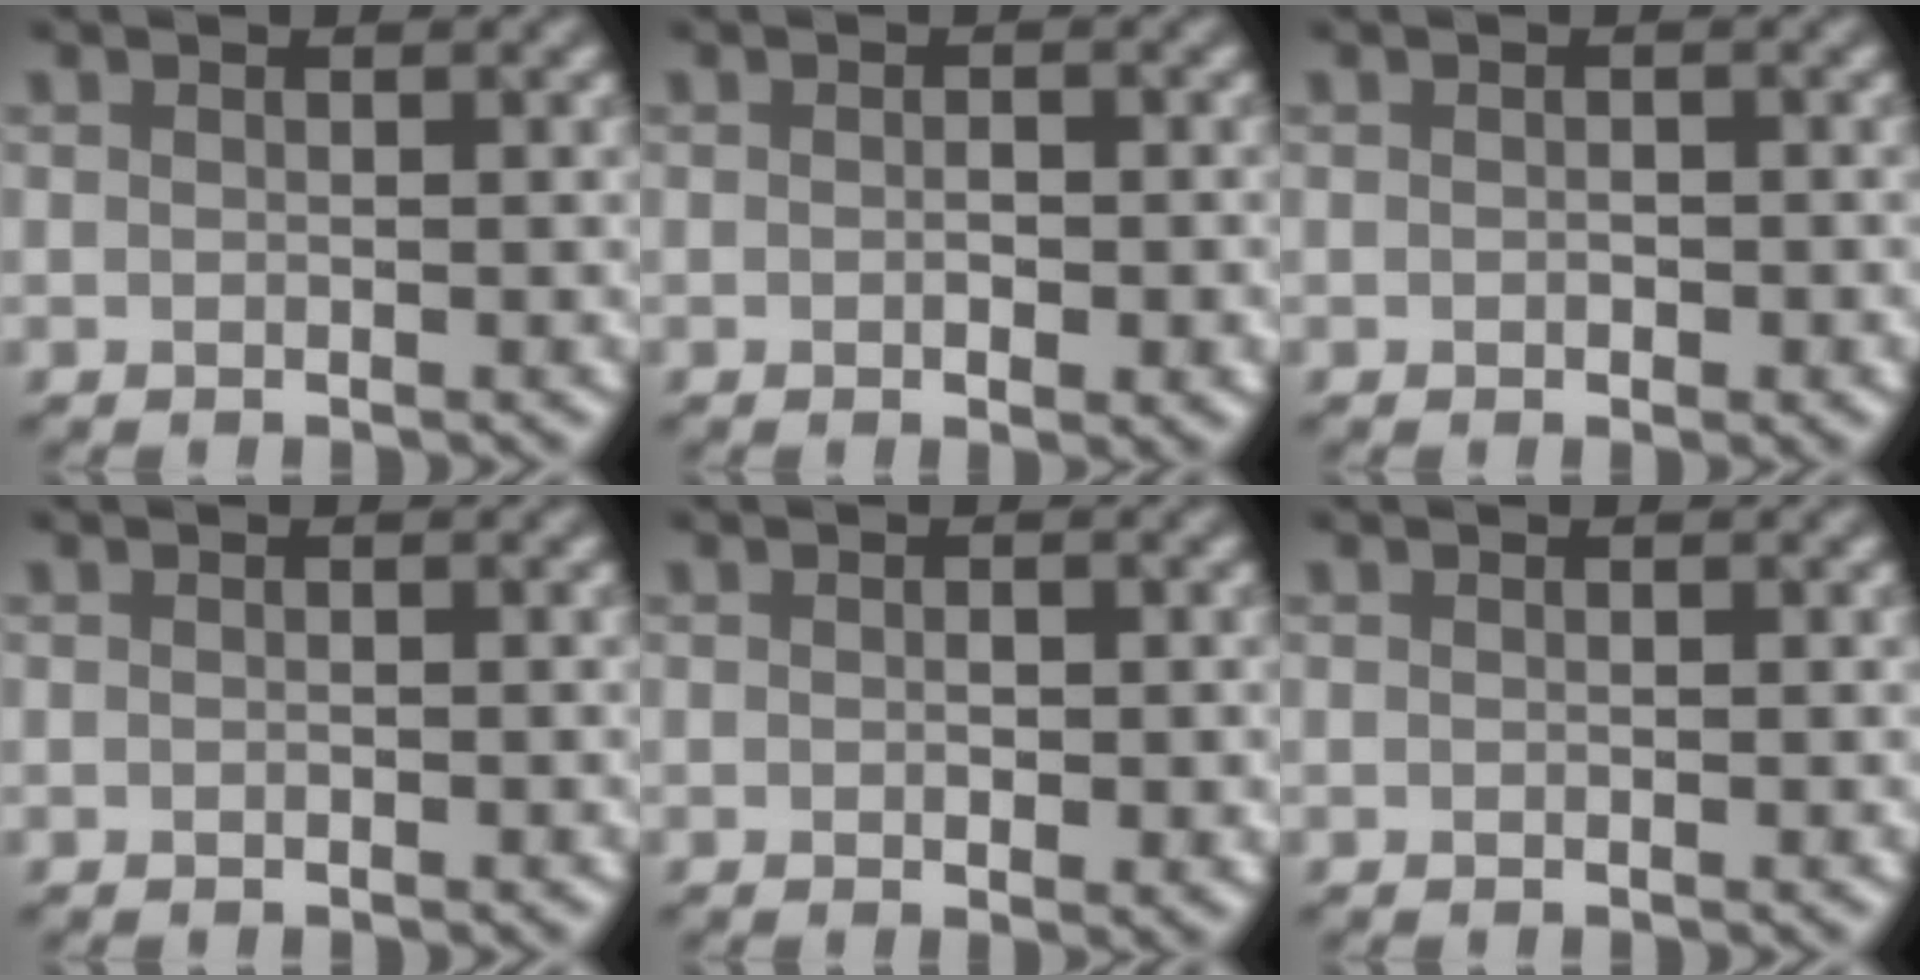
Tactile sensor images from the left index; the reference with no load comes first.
{"total": 1.8, "force": [-1.1, 0.4, 1.4], "torque": [-0.023, 0.002, 0.000]}
{"total": 1.1, "force": [-0.9, 0.4, 0.5], "torque": [-0.006, 0.004, 0.003]}
{"total": 0.6, "force": [-0.6, 0.0, 0.1], "torque": [0.004, -0.002, -0.001]}
{"total": 1.6, "force": [-0.9, 0.4, 1.2], "torque": [-0.021, 0.003, 0.004]}
{"total": 0.0}